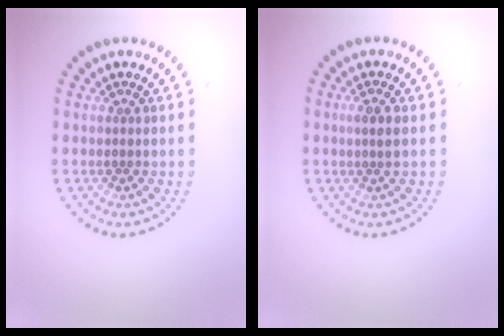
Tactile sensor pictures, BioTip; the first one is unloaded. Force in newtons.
{"total": 1.3, "press": 1.1, "slide": 0.7}